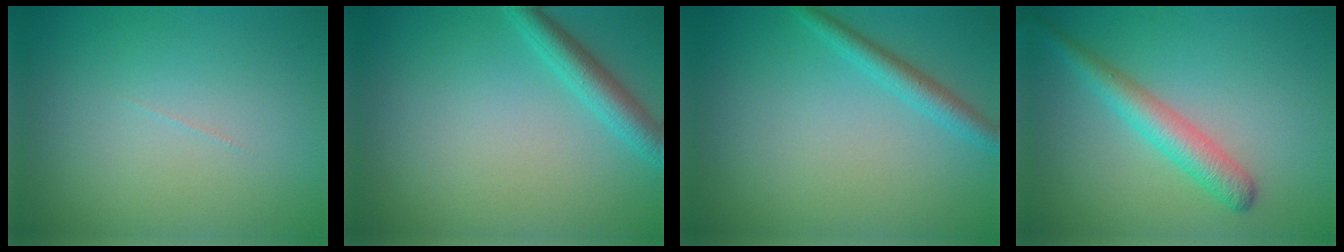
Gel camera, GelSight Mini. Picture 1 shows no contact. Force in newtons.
{"total": 2.9, "press": 2.9, "slide": 0.1}
{"total": 2.2, "press": 2.2, "slide": 0.1}
{"total": 2.8, "press": 2.8, "slide": 0.2}